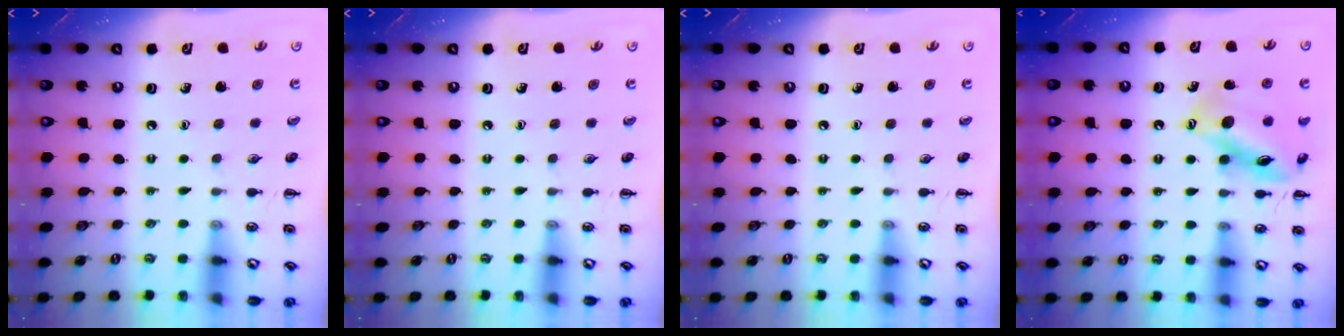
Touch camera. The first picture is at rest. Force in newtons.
{"total": 0.0}
{"total": 0.0}
{"total": 14.6, "press": 14.6, "slide": 1.4}